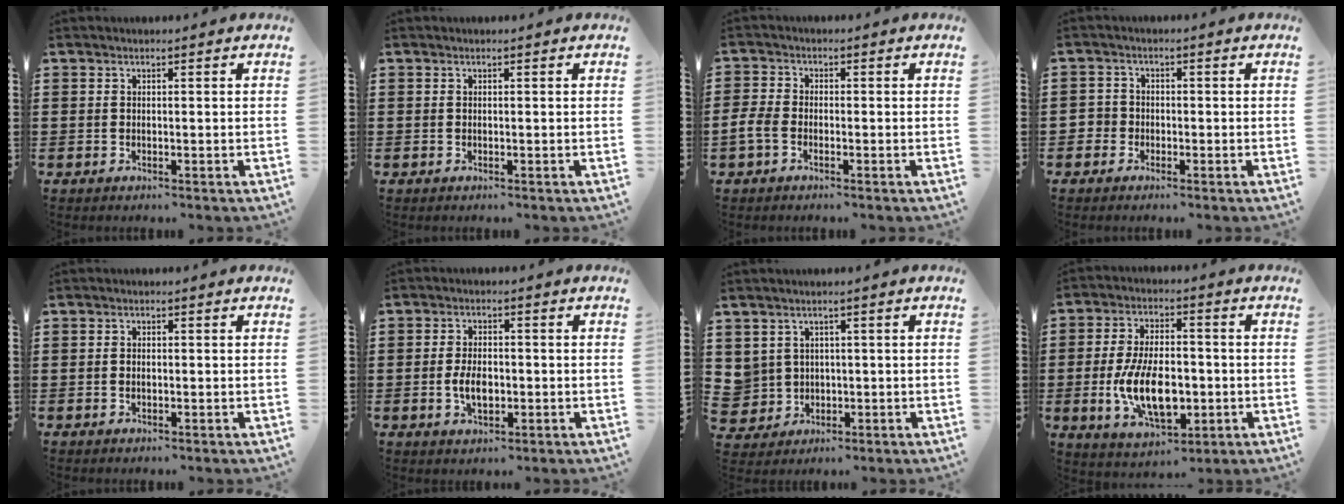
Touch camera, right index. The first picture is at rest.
{"total": 0.0}
{"total": 2.7, "force": [-1.3, 1.5, 1.8], "torque": [-0.053, -0.001, -0.031]}
{"total": 2.0, "force": [-1.1, 1.7, 0.1], "torque": [-0.010, 0.006, -0.027]}
{"total": 0.8, "force": [-0.1, 0.5, 0.6], "torque": [-0.012, 0.001, -0.001]}
{"total": 4.6, "force": [-0.7, 2.4, 3.8], "torque": [-0.069, -0.004, -0.014]}
{"total": 3.4, "force": [1.0, 3.2, 0.2], "torque": [-0.029, 0.008, 0.018]}
{"total": 11.2, "force": [-2.4, 6.0, 9.1], "torque": [-0.186, -0.009, -0.046]}